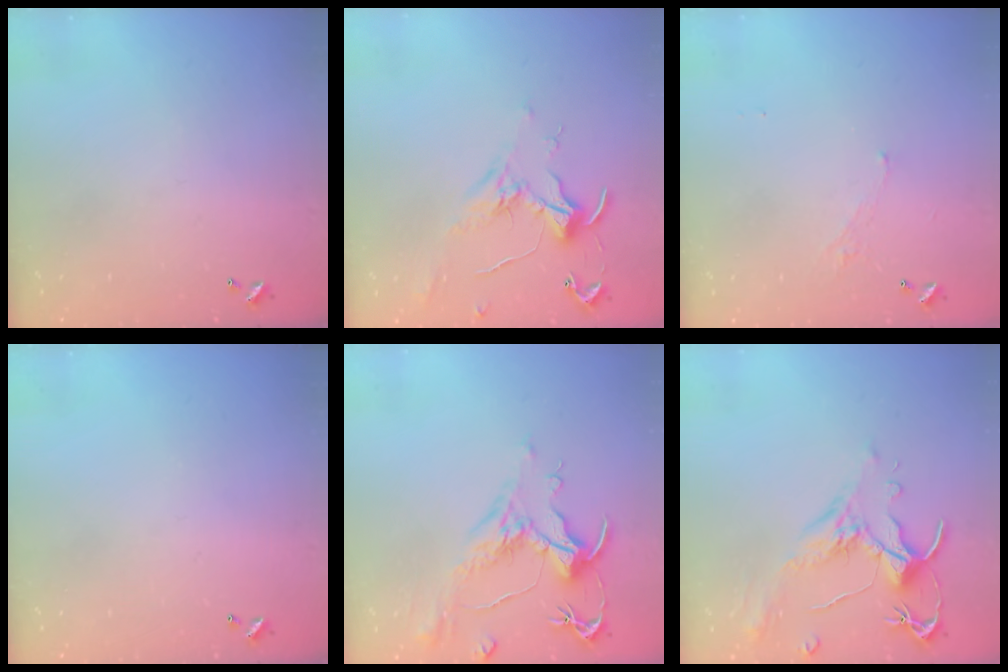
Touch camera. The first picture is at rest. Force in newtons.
{"total": 0.7, "press": 0.3, "slide": 0.7}
{"total": 3.5, "press": 3.5, "slide": 0.3}
{"total": 0.0}
{"total": 1.6, "press": 0.8, "slide": 1.5}
{"total": 1.8, "press": 1.2, "slide": 1.3}